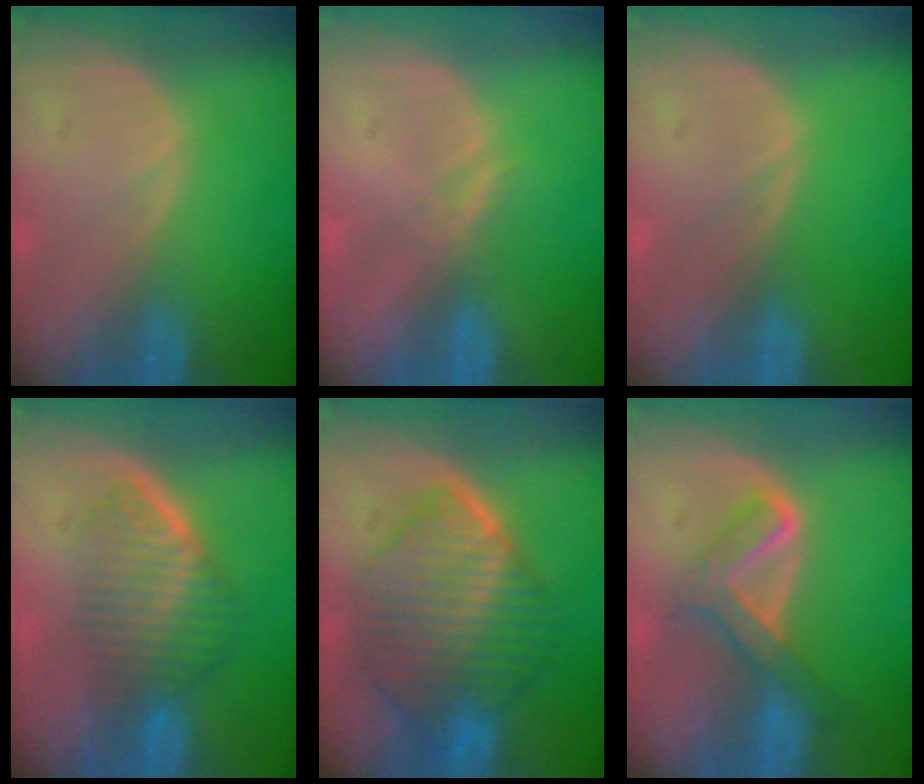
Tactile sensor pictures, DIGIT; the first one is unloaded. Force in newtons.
{"total": 1.2, "press": 1.0, "slide": 0.7}
{"total": 0.0}
{"total": 6.7, "press": 5.8, "slide": 3.2}
{"total": 10.5, "press": 10.4, "slide": 1.0}
{"total": 5.2, "press": 5.2, "slide": 0.1}